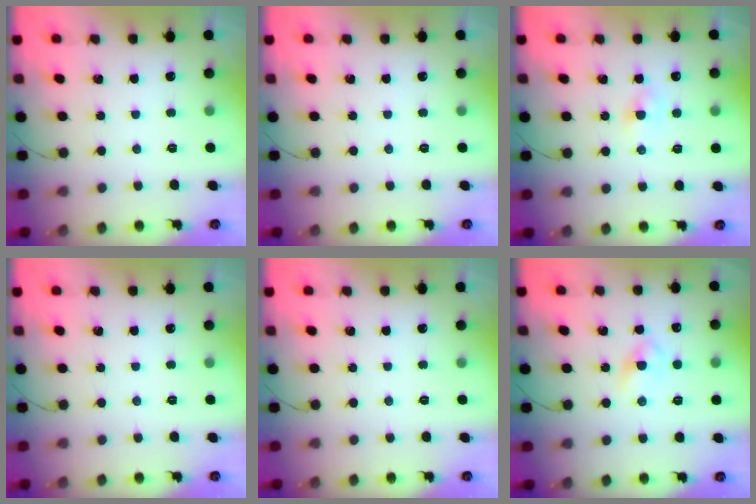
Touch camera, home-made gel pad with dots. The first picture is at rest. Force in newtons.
{"total": 0.0}
{"total": 1.8, "press": 1.7, "slide": 0.7}
{"total": 0.0}
{"total": 0.0}
{"total": 2.7, "press": 2.5, "slide": 1.1}